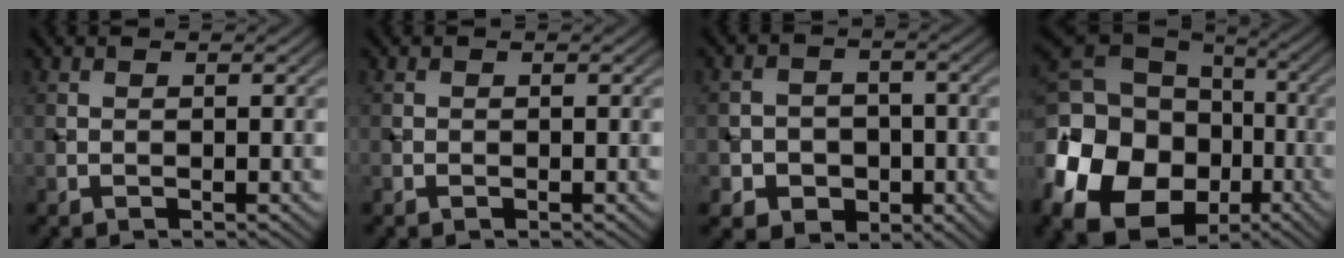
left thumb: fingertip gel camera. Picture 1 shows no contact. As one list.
[{"total": 0.0}, {"total": 5.6, "force": [-2.0, 4.9, 1.8], "torque": [-0.033, 0.000, -0.050]}, {"total": 21.1, "force": [-6.9, 15.8, 12.2], "torque": [-0.278, -0.024, -0.134]}]